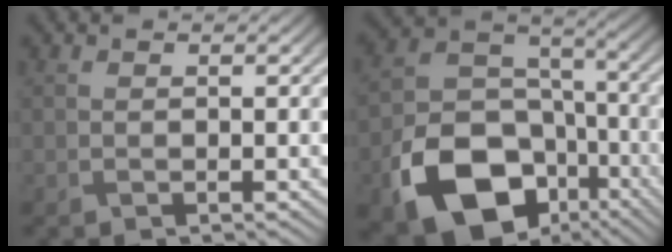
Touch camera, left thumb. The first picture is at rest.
{"total": 16.3, "force": [-8.1, 11.2, 8.7], "torque": [-0.178, -0.049, -0.137]}